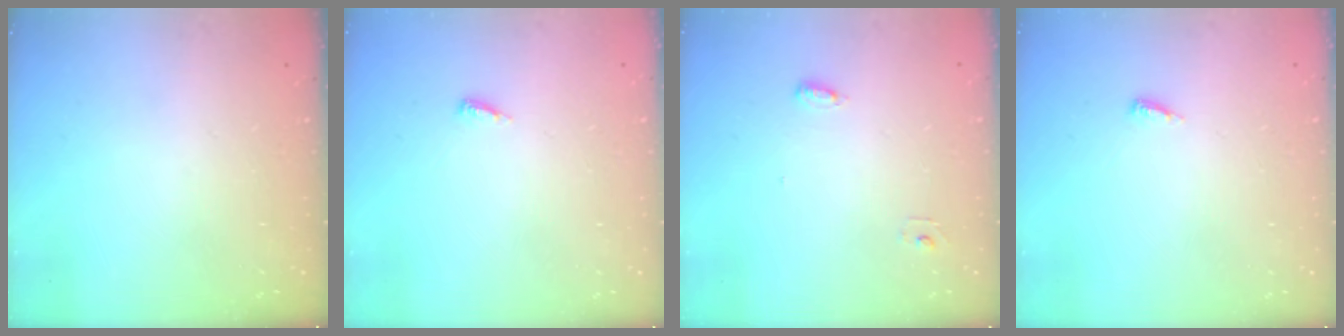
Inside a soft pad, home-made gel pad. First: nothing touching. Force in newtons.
{"total": 3.8, "press": 3.8, "slide": 0.4}
{"total": 4.5, "press": 4.3, "slide": 1.2}
{"total": 3.8, "press": 3.8, "slide": 0.4}